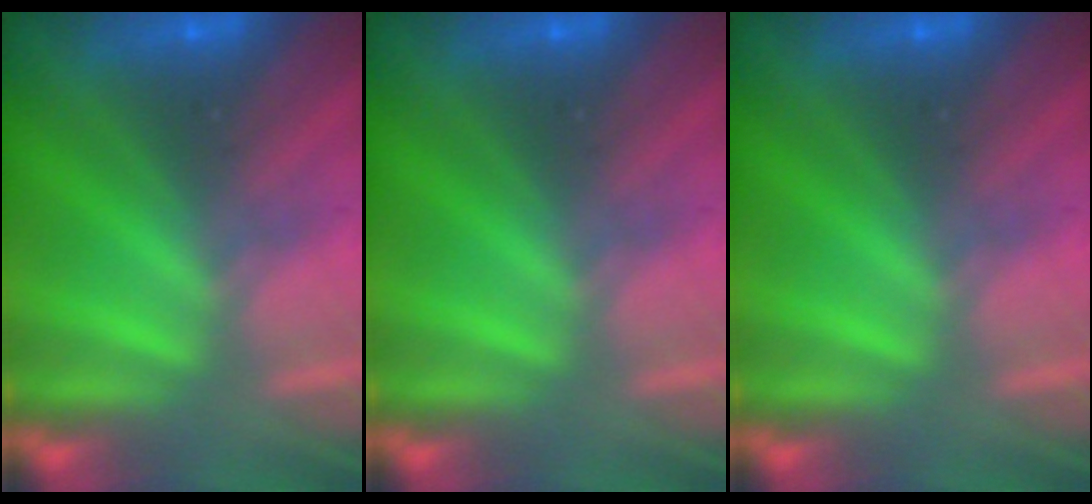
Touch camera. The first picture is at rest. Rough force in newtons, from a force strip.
{"total": 0.0}
{"total": 0.0}